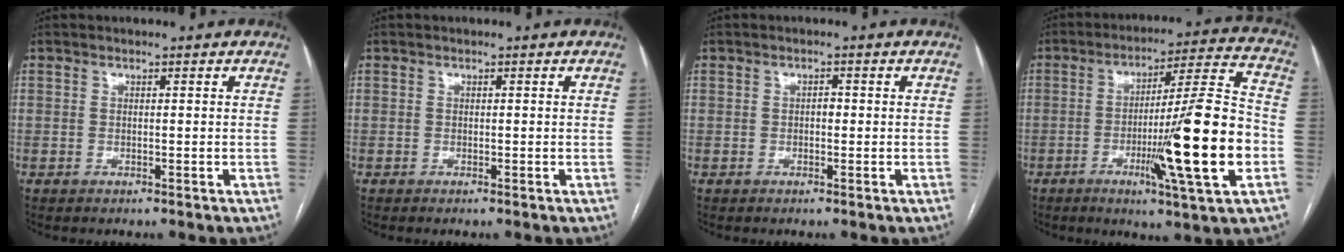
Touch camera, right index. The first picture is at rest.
{"total": 0.0}
{"total": 1.0, "force": [-0.1, 0.6, 0.8], "torque": [-0.010, 0.003, -0.004]}
{"total": 19.0, "force": [-4.9, -0.5, 18.4], "torque": [-0.286, -0.011, -0.081]}